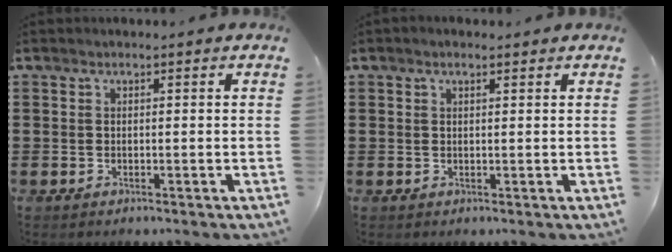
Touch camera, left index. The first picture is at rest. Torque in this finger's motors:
{"motor_torque": [1.17, 0.97, 0.12, 0.04]}